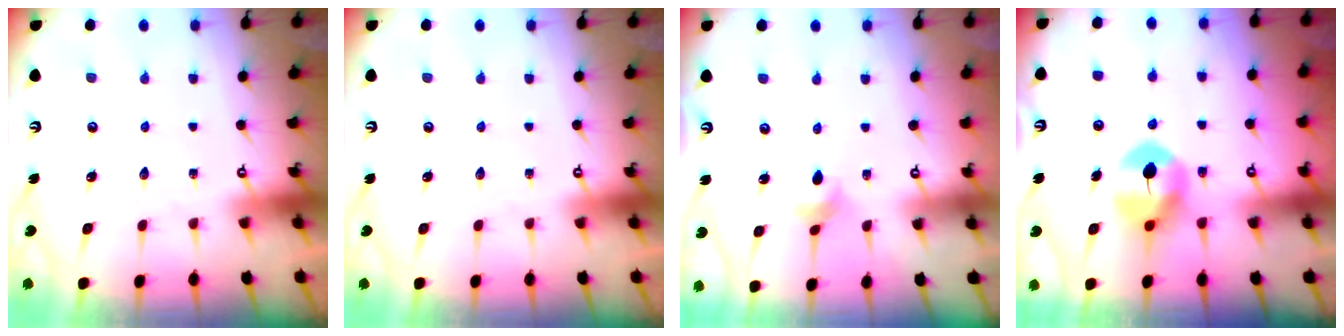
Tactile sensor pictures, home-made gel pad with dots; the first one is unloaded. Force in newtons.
{"total": 0.0}
{"total": 3.9, "press": 3.8, "slide": 0.7}
{"total": 7.6, "press": 7.6, "slide": 0.4}